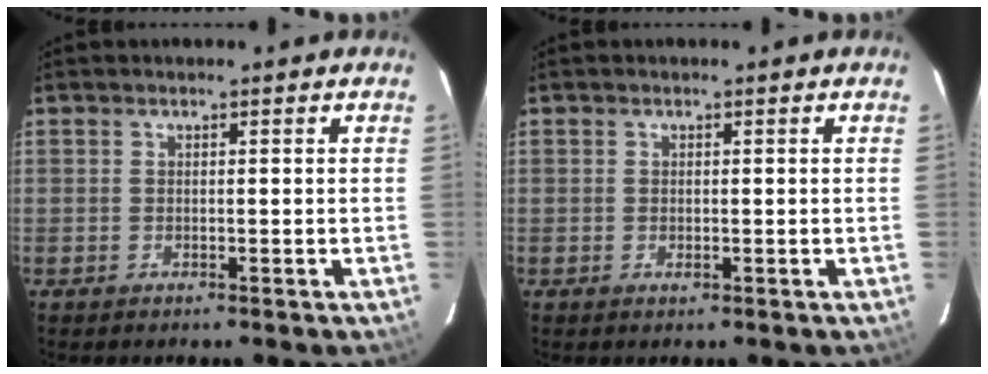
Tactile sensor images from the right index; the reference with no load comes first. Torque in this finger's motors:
{"motor_torque": [0.33, 0.08, 0.17, 0.02]}